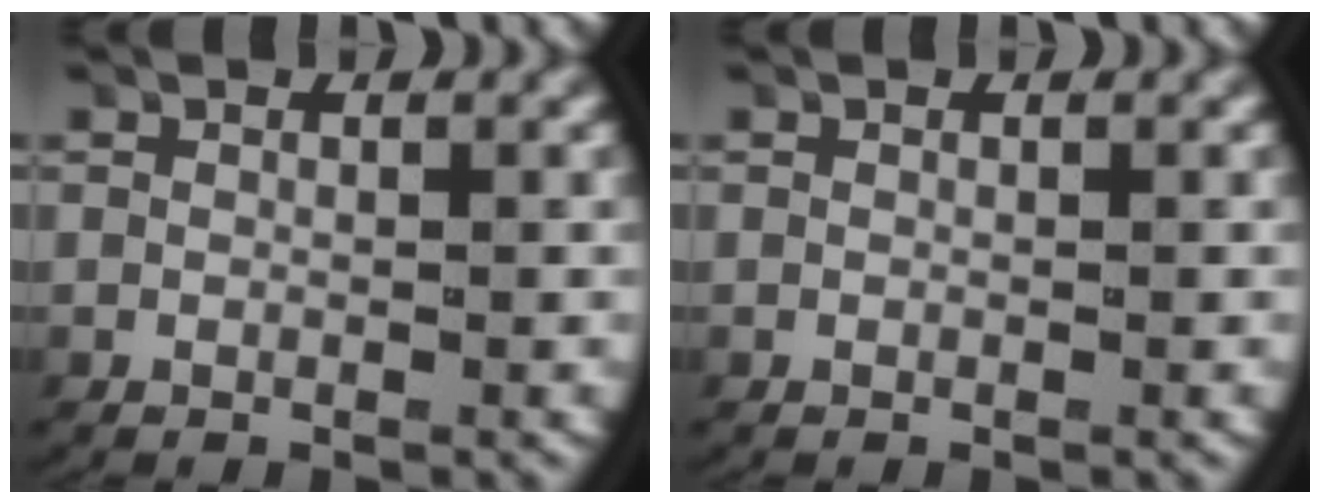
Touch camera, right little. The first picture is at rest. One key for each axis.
{"total": 0.0}